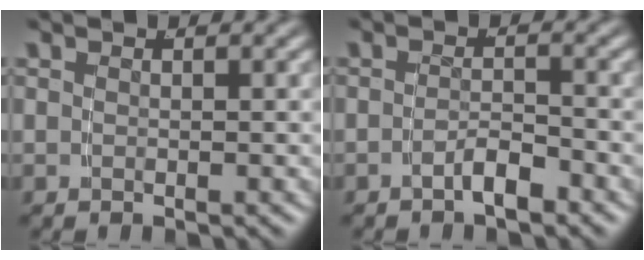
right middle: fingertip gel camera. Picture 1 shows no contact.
{"total": 2.0, "force": [-1.8, -0.1, 0.9], "torque": [-0.007, 0.001, -0.034]}